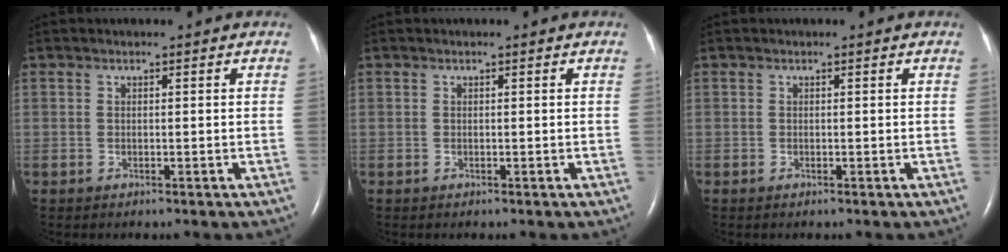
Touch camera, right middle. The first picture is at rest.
{"total": 0.0}
{"total": 0.0}